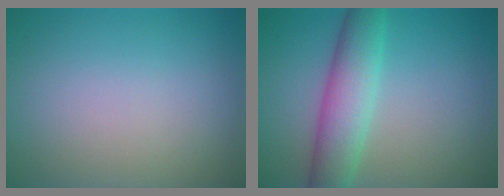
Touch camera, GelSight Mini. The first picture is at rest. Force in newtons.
{"total": 5.4, "press": 5.4, "slide": 0.1}